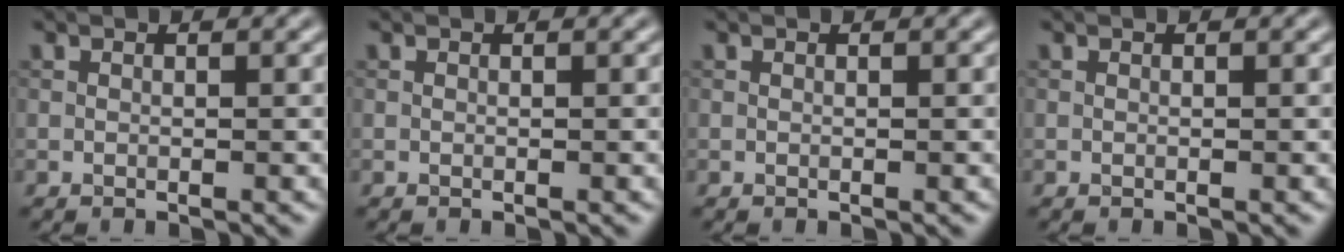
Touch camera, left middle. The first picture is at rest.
{"total": 0.0}
{"total": 0.0}
{"total": 0.0}